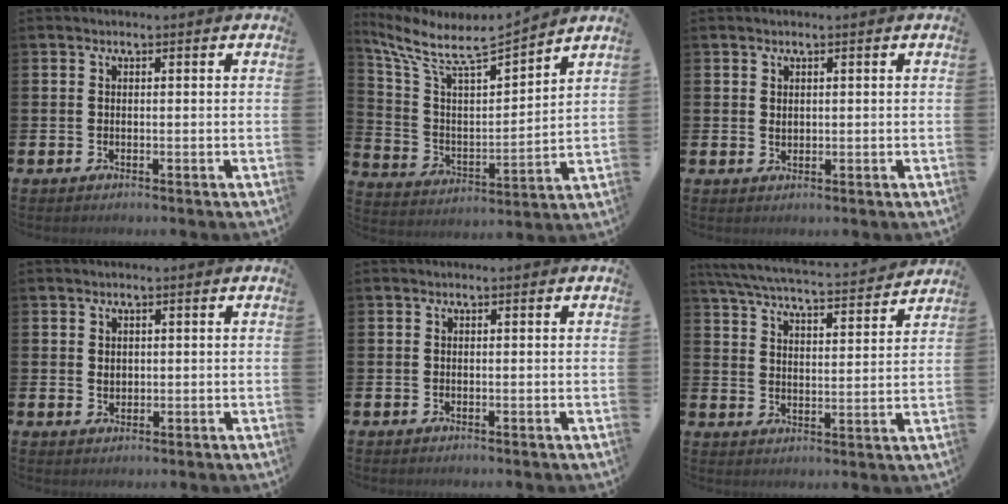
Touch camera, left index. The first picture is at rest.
{"total": 7.9, "force": [7.2, 1.2, 2.9], "torque": [-0.102, -0.057, 0.119]}
{"total": 1.0, "force": [0.7, 0.5, 0.3], "torque": [0.003, -0.001, 0.011]}
{"total": 1.3, "force": [0.7, 0.9, 0.5], "torque": [-0.001, 0.003, 0.011]}
{"total": 0.0}
{"total": 6.3, "force": [6.0, 0.5, 1.7], "torque": [-0.065, -0.045, 0.103]}